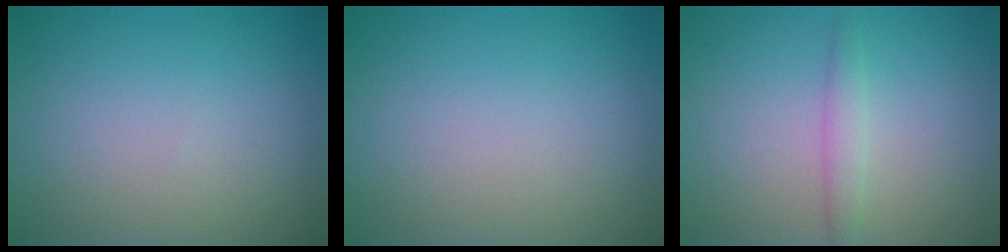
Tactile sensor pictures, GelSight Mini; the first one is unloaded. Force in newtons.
{"total": 0.0}
{"total": 1.4, "press": 1.4, "slide": 0.0}